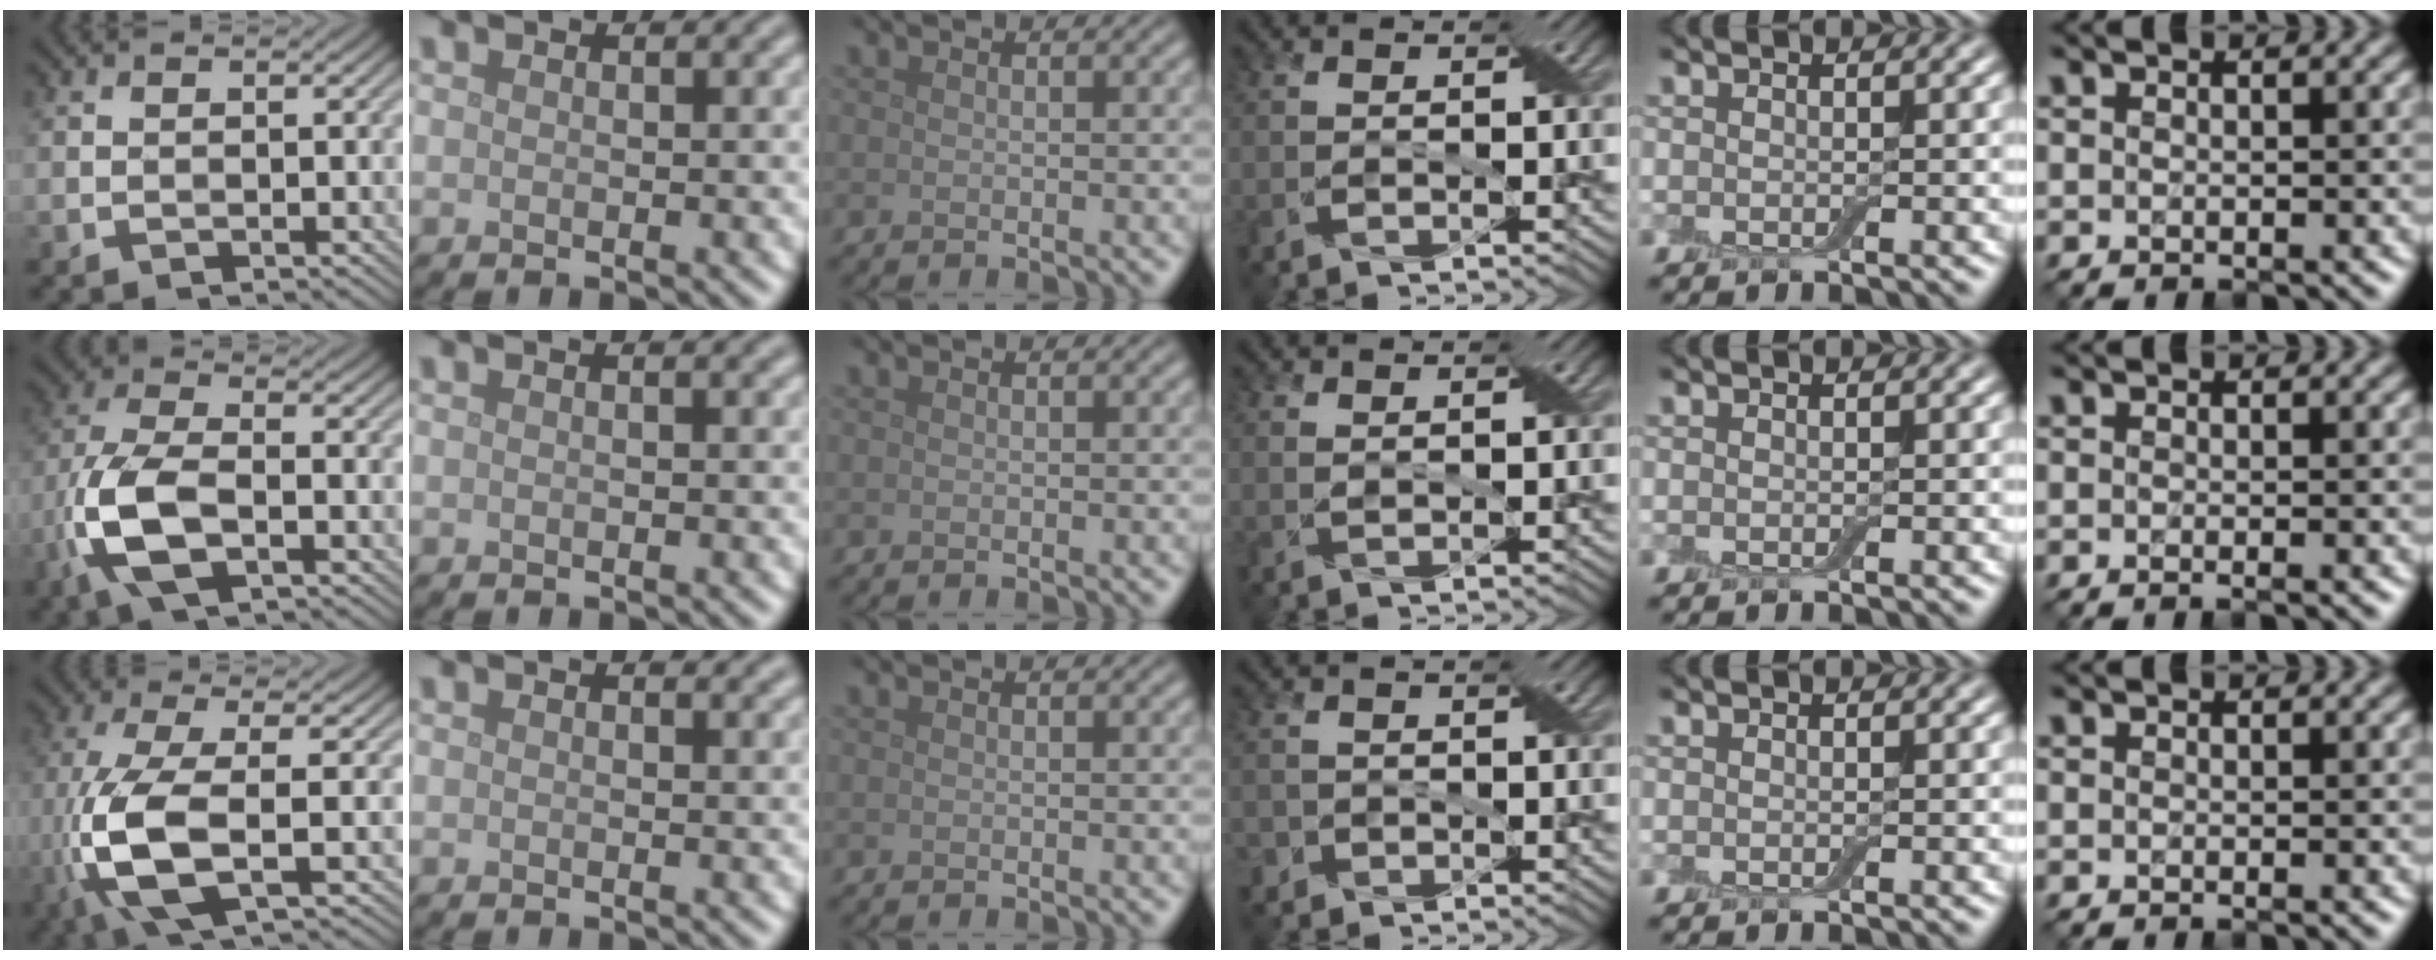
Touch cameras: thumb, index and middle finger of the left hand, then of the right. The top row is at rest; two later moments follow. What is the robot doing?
{"motion": "open", "object": "airpods case & airpods"}